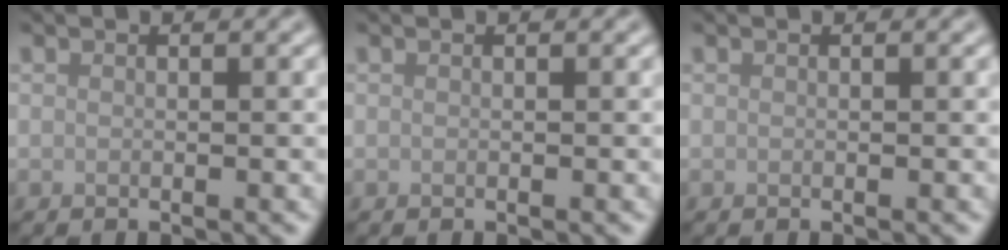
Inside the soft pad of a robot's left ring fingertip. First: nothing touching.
{"total": 0.0}
{"total": 0.0}